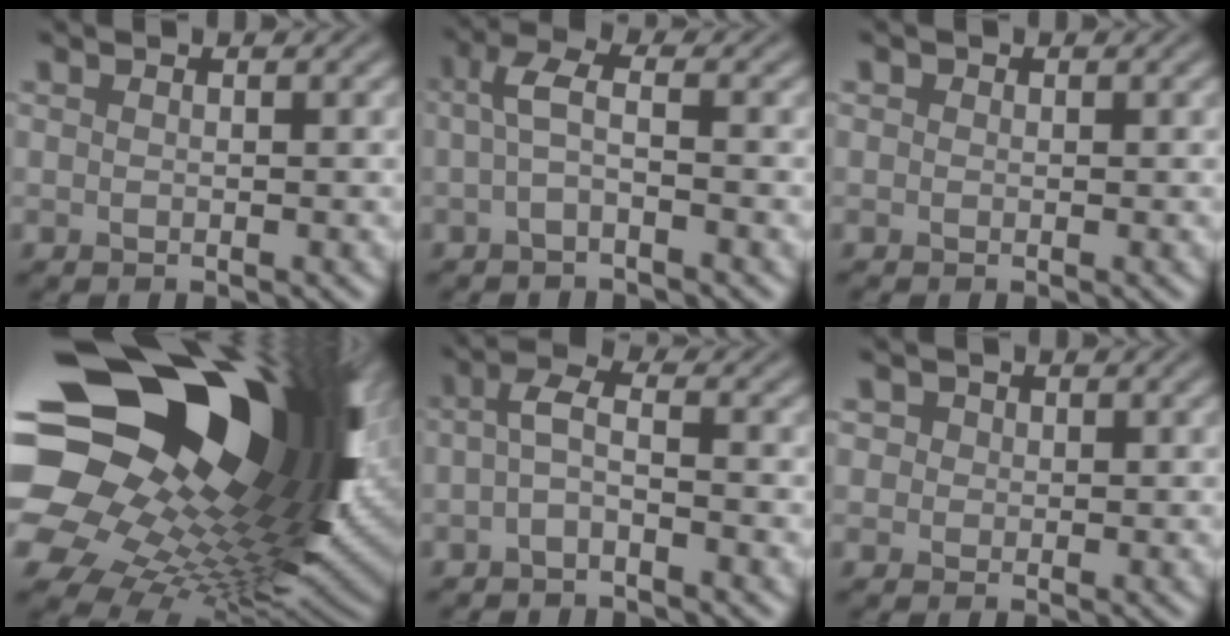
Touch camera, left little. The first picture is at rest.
{"total": 2.2, "force": [-0.5, 0.6, 2.0], "torque": [-0.050, 0.008, -0.018]}
{"total": 0.8, "force": [0.1, 0.7, 0.2], "torque": [-0.002, -0.001, -0.003]}
{"total": 20.5, "force": [4.9, 12.8, 15.2], "torque": [-0.289, -0.017, 0.111]}
{"total": 2.1, "force": [-0.9, 0.6, 1.8], "torque": [-0.040, 0.009, -0.028]}
{"total": 3.0, "force": [1.4, 2.3, 1.3], "torque": [-0.037, 0.003, 0.018]}